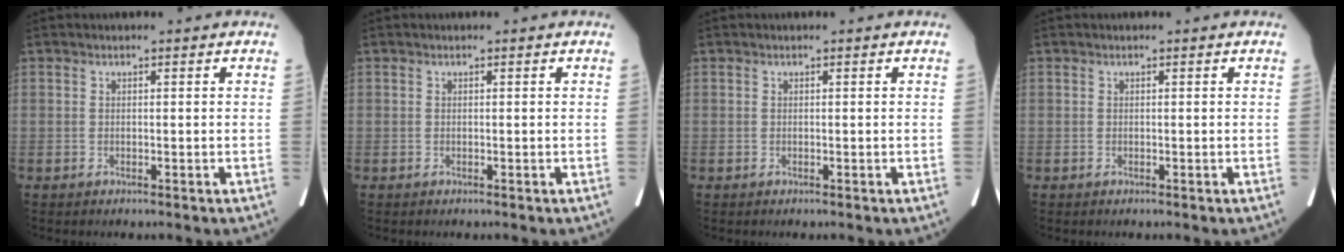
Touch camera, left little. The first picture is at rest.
{"total": 0.0}
{"total": 0.0}
{"total": 0.0}